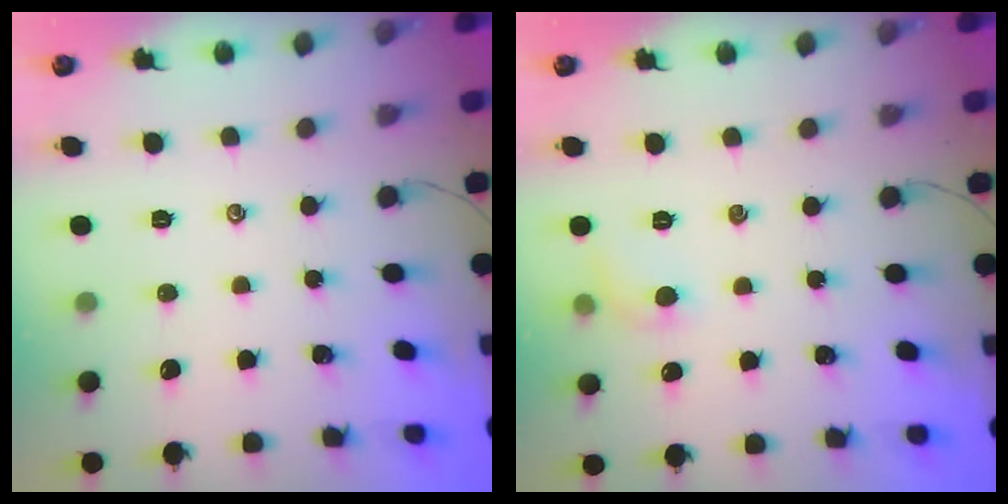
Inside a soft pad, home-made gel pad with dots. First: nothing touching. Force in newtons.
{"total": 6.0, "press": 5.8, "slide": 1.6}